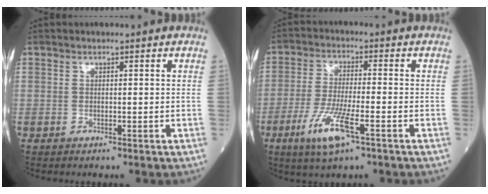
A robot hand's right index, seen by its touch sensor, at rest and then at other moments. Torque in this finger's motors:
{"motor_torque": [0.28, -0.15, 0.19, 0.05]}